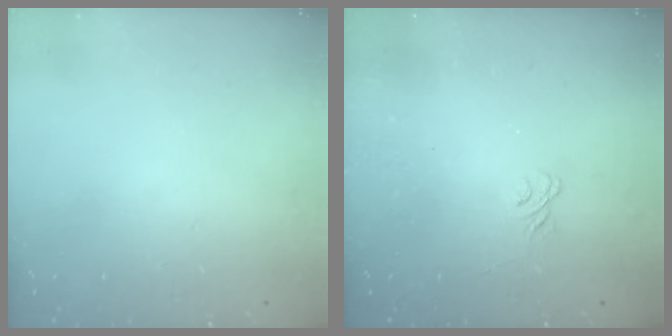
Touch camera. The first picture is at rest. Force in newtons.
{"total": 1.9, "press": 1.5, "slide": 1.1}